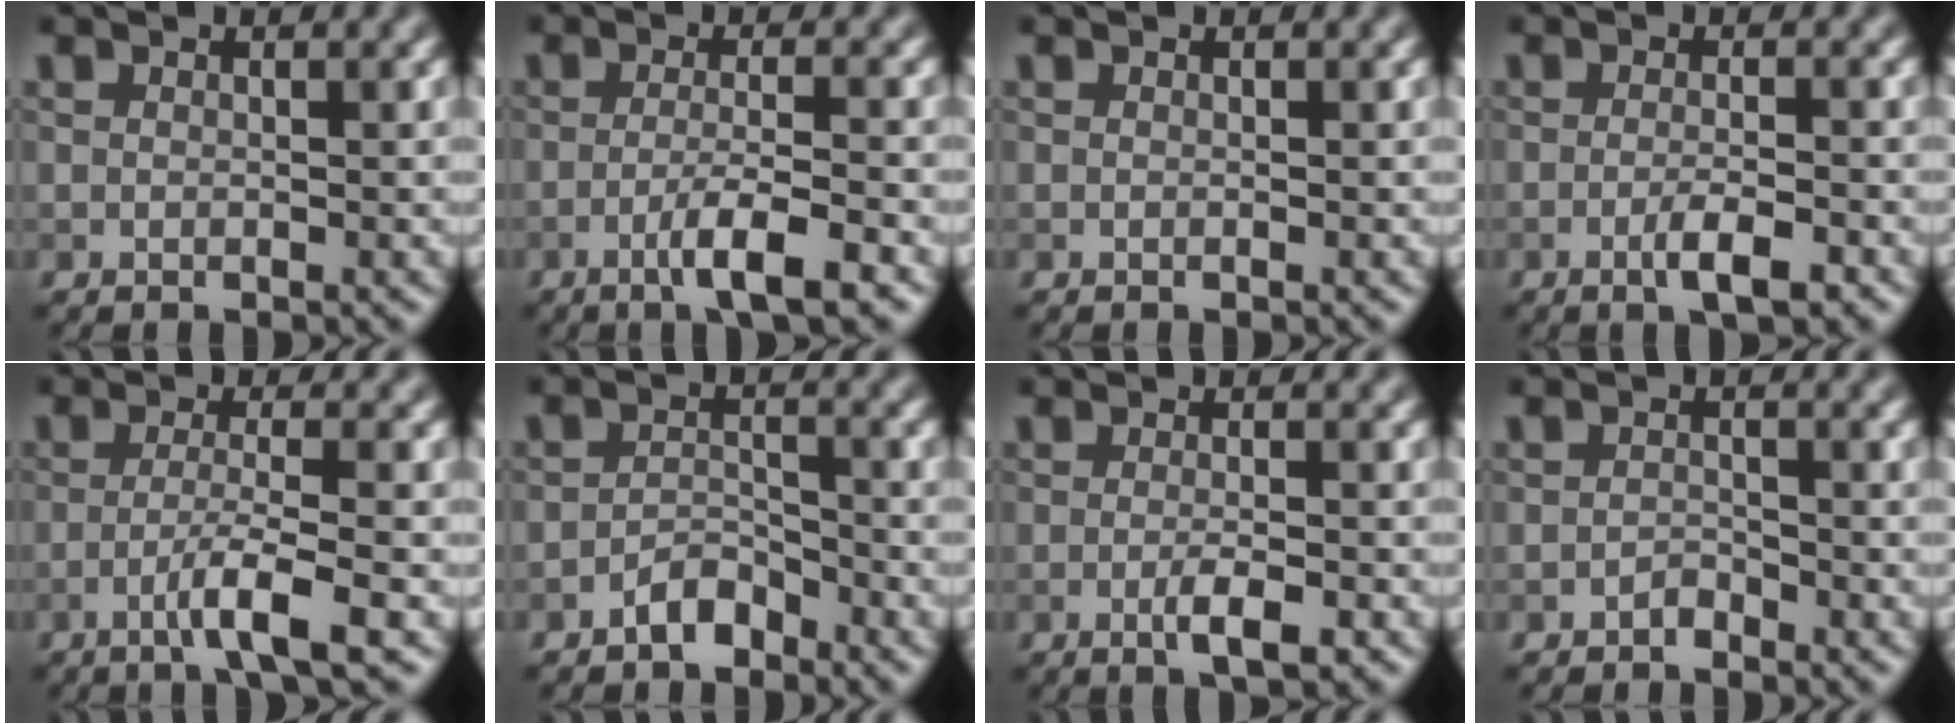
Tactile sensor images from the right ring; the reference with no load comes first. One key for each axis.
{"total": 4.2, "fx": -2.2, "fy": 0.5, "fz": 3.6, "tx": -0.061, "ty": 0.003, "tz": -0.048}
{"total": 0.0}
{"total": 2.9, "fx": -1.6, "fy": 0.5, "fz": 2.4, "tx": -0.043, "ty": -0.002, "tz": -0.031}
{"total": 3.9, "fx": -1.9, "fy": 0.3, "fz": 3.4, "tx": -0.058, "ty": 0.004, "tz": -0.048}
{"total": 2.3, "fx": -2.0, "fy": 0.9, "fz": 0.8, "tx": -0.012, "ty": 0.007, "tz": -0.042}
{"total": 2.6, "fx": -1.2, "fy": 0.5, "fz": 2.2, "tx": -0.038, "ty": -0.003, "tz": -0.025}
{"total": 1.1, "fx": -1.0, "fy": 0.4, "fz": 0.2, "tx": -0.002, "ty": 0.000, "tz": -0.021}